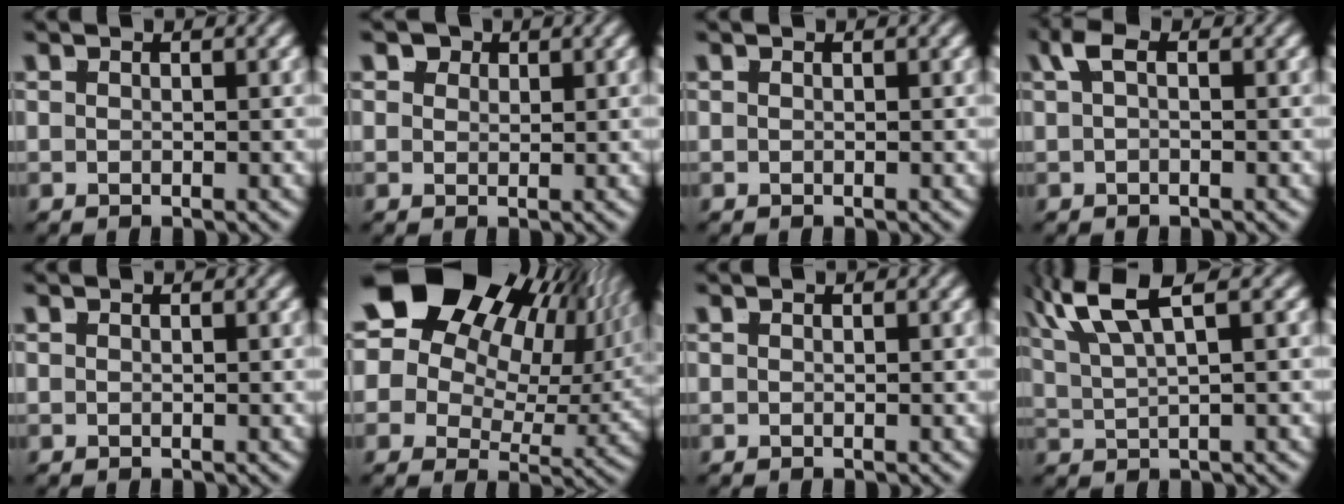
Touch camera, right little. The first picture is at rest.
{"total": 2.8, "force": [1.6, 2.0, 1.2], "torque": [-0.022, -0.006, 0.031]}
{"total": 0.0}
{"total": 1.4, "force": [0.5, -0.1, 1.3], "torque": [-0.025, 0.007, 0.014]}
{"total": 0.0}
{"total": 22.1, "force": [6.0, 16.1, 13.9], "torque": [-0.250, 0.024, 0.067]}
{"total": 0.0}
{"total": 5.1, "force": [3.1, 1.3, 3.8], "torque": [-0.073, 0.003, 0.060]}